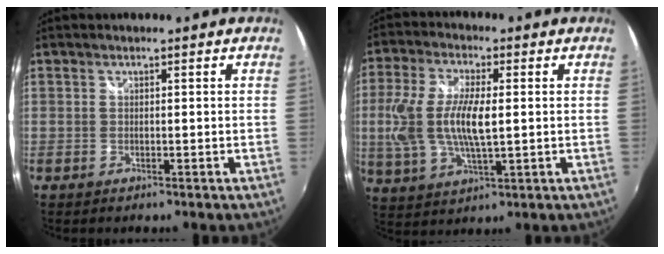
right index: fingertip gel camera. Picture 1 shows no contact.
{"total": 13.2, "force": [0.1, 5.1, 12.2], "torque": [-0.253, -0.003, 0.004]}